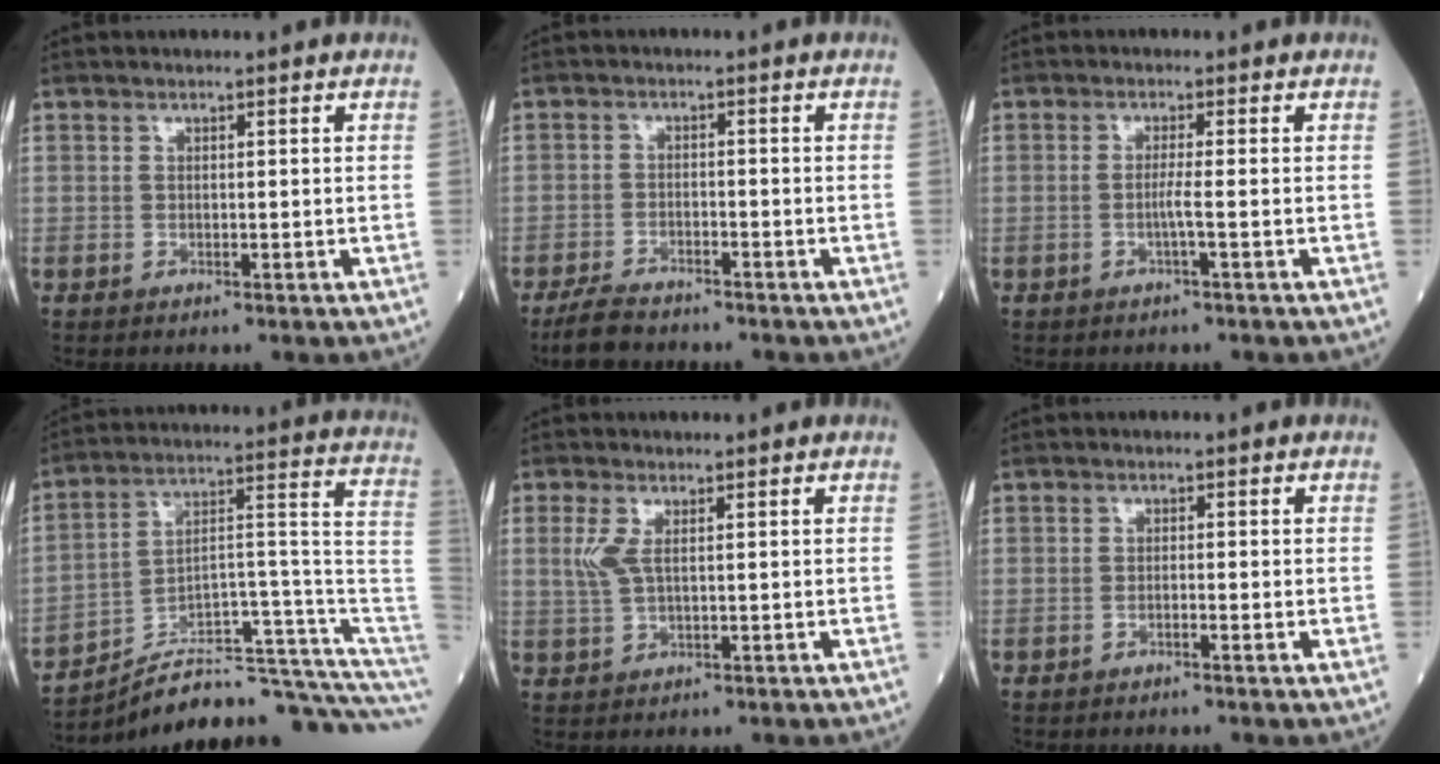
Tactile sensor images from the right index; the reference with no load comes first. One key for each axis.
{"total": 4.9, "fx": -4.3, "fy": 1.3, "fz": 1.9, "tx": -0.043, "ty": -0.010, "tz": -0.079}
{"total": 2.0, "fx": -0.6, "fy": -0.5, "fz": 1.8, "tx": -0.036, "ty": -0.001, "tz": -0.015}
{"total": 20.0, "fx": -18.2, "fy": -0.5, "fz": 8.4, "tx": -0.072, "ty": 0.064, "tz": -0.271}
{"total": 3.0, "fx": 0.8, "fy": 0.9, "fz": 2.7, "tx": -0.074, "ty": 0.003, "tz": 0.022}
{"total": 0.9, "fx": -0.5, "fy": -0.1, "fz": 0.7, "tx": -0.013, "ty": 0.001, "tz": -0.010}